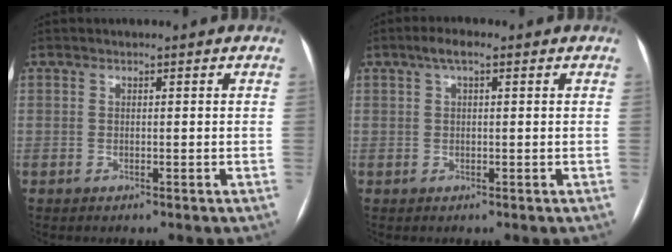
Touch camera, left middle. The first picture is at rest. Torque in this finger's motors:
{"motor_torque": [0.40, -0.07, 0.07, 0.05]}